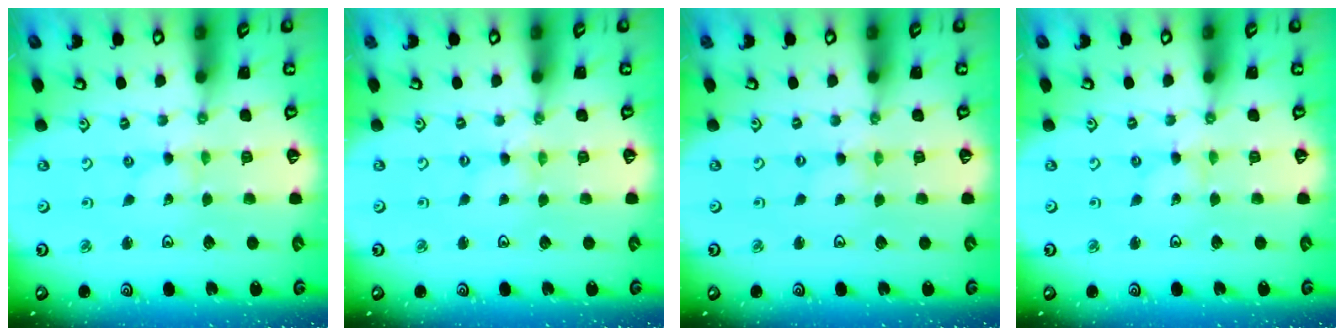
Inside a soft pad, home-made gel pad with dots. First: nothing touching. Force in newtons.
{"total": 0.0}
{"total": 0.0}
{"total": 0.0}